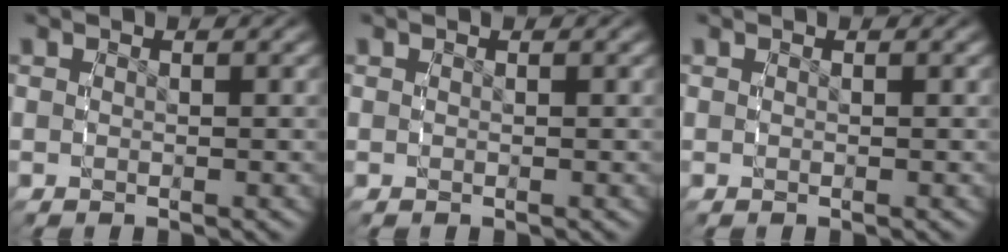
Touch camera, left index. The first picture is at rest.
{"total": 0.0}
{"total": 0.0}